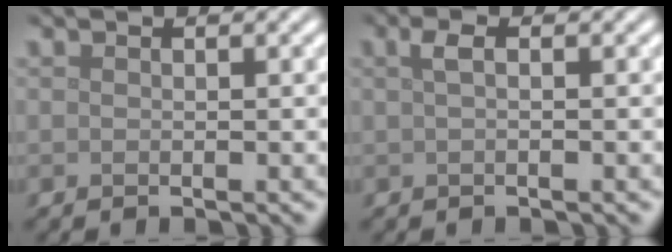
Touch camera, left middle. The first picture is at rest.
{"total": 1.3, "force": [0.3, 0.4, 1.2], "torque": [-0.026, 0.007, 0.005]}